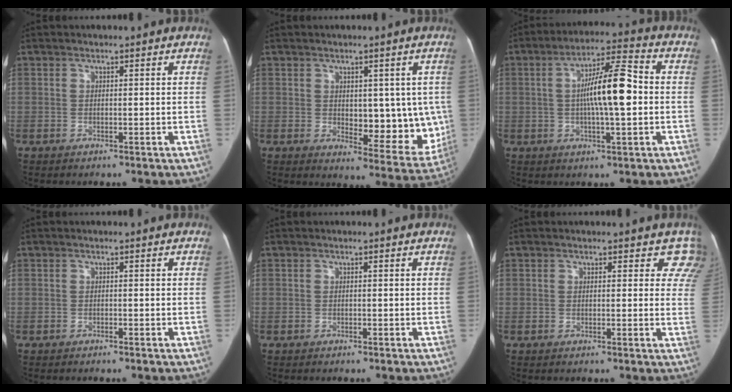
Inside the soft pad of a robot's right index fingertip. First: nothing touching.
{"total": 10.9, "force": [0.3, 5.3, 9.5], "torque": [-0.099, -0.011, 0.017]}
{"total": 11.1, "force": [0.0, 1.7, 11.0], "torque": [-0.190, 0.021, -0.005]}
{"total": 0.5, "force": [-0.5, -0.1, 0.2], "torque": [-0.005, -0.001, -0.010]}
{"total": 0.7, "force": [-0.5, 0.4, -0.1], "torque": [-0.004, 0.004, -0.011]}
{"total": 4.9, "force": [3.8, 2.8, 1.2], "torque": [0.020, -0.007, 0.014]}